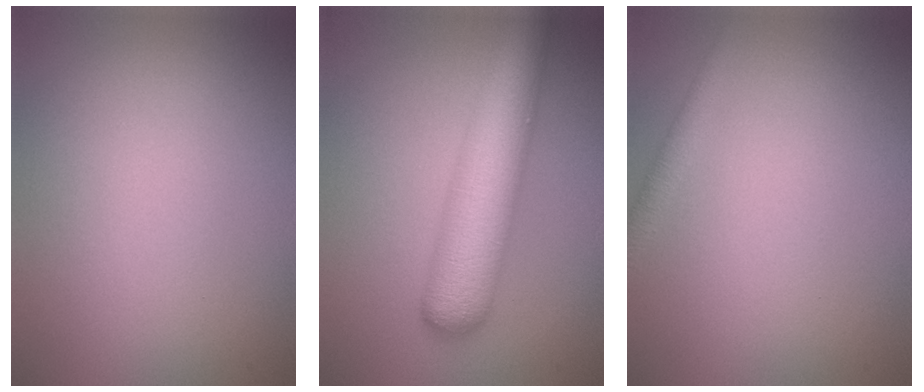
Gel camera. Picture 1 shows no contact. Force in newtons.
{"total": 8.3, "press": 8.3, "slide": 0.3}
{"total": 1.4, "press": 1.4, "slide": 0.0}